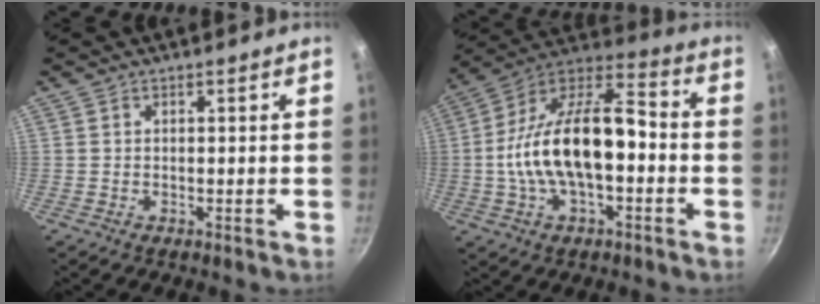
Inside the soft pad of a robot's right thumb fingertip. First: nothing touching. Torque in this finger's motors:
{"motor_torque": [2.54, 2.47, 1.59, -1.18, 0.21]}